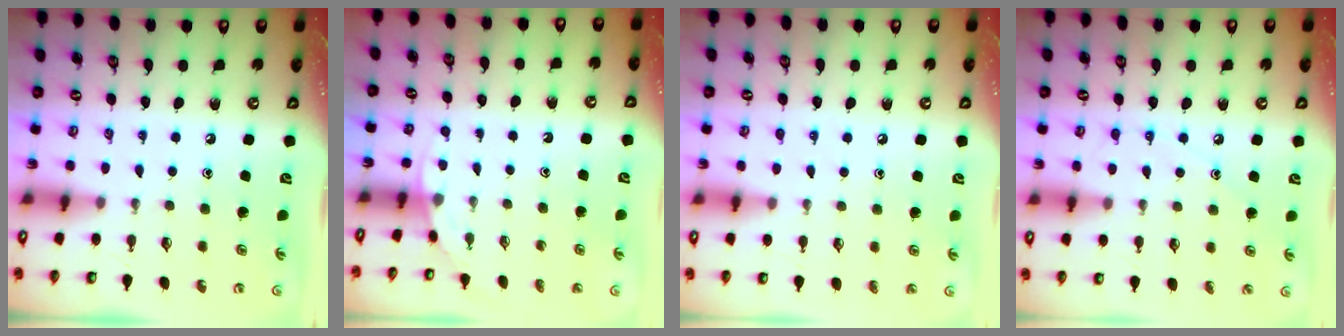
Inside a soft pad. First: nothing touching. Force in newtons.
{"total": 3.2, "press": 3.2, "slide": 0.2}
{"total": 4.2, "press": 4.0, "slide": 1.0}
{"total": 6.4, "press": 6.4, "slide": 0.7}